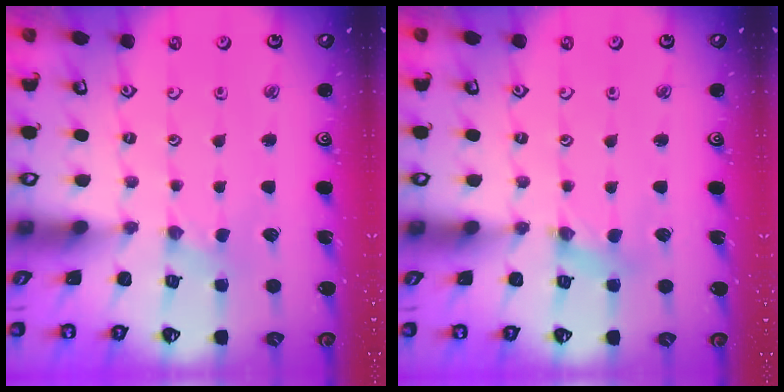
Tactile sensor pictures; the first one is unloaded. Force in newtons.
{"total": 1.9, "press": 1.8, "slide": 0.3}